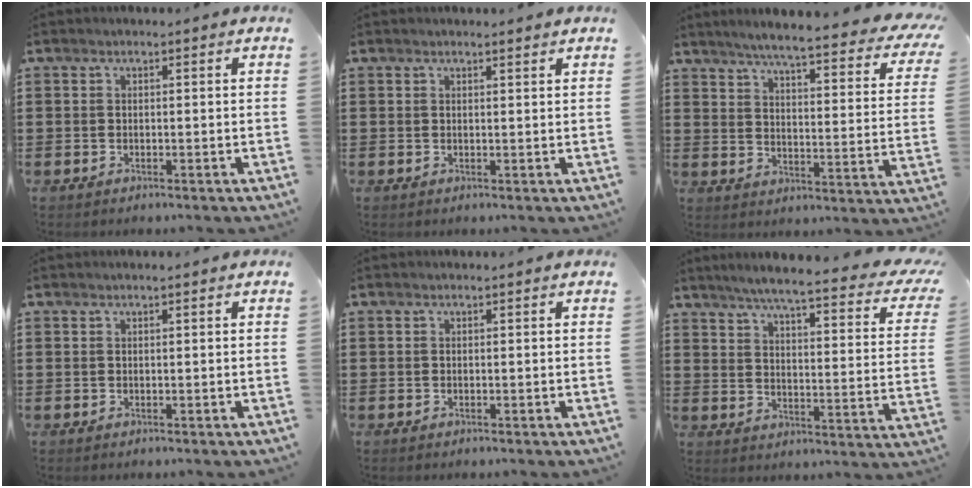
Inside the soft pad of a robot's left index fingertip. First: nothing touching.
{"total": 1.1, "force": [1.0, 0.0, 0.4], "torque": [-0.009, -0.001, 0.020]}
{"total": 5.9, "force": [4.8, -0.6, 3.4], "torque": [-0.078, -0.040, 0.072]}
{"total": 0.0}
{"total": 0.0}
{"total": 6.1, "force": [4.8, -0.4, 3.8], "torque": [-0.086, -0.040, 0.072]}